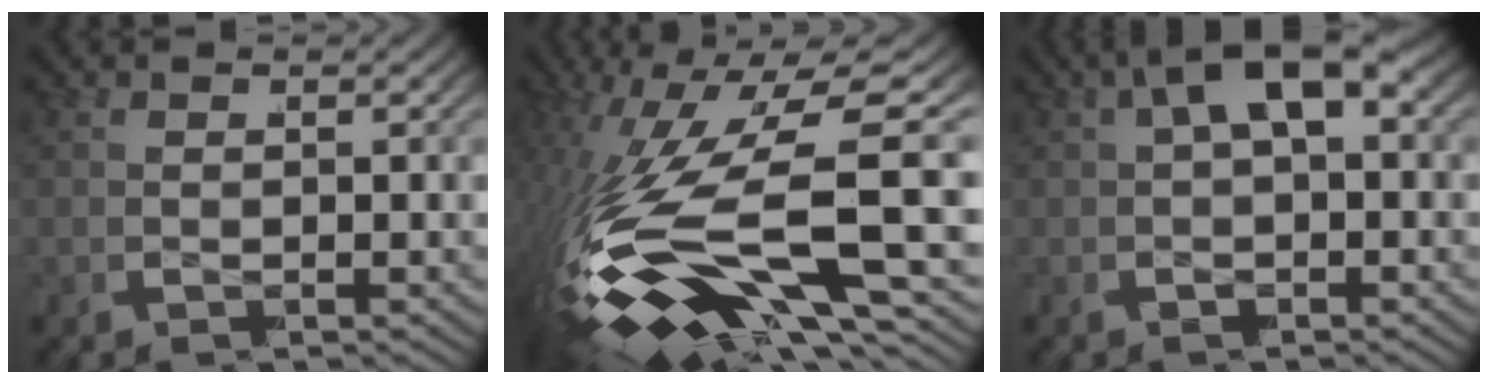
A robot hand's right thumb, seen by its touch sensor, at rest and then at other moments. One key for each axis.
{"total": 15.4, "fx": -4.6, "fy": 6.8, "fz": 13.0, "tx": -0.291, "ty": -0.034, "tz": -0.051}
{"total": 6.7, "fx": 1.0, "fy": 3.2, "fz": 5.7, "tx": -0.088, "ty": 0.015, "tz": 0.010}